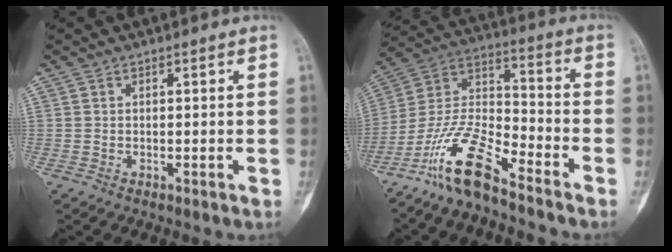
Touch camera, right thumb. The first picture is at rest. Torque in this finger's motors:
{"motor_torque": [0.57, 0.32, 1.35, -1.41, 0.15]}